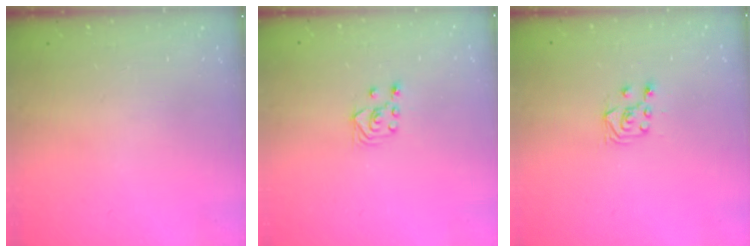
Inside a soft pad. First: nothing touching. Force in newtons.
{"total": 2.8, "press": 2.6, "slide": 1.1}
{"total": 6.3, "press": 6.3, "slide": 0.7}